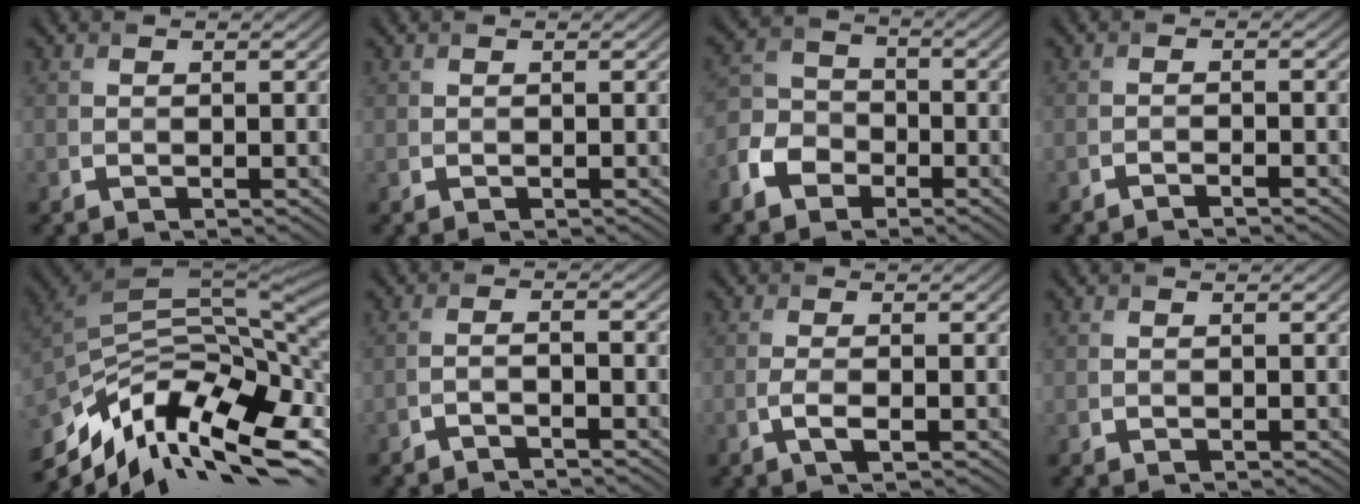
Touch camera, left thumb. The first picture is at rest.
{"total": 0.0}
{"total": 5.8, "force": [-3.4, 4.1, 2.3], "torque": [-0.063, 0.001, -0.083]}
{"total": 1.2, "force": [-1.0, 0.1, 0.6], "torque": [-0.008, -0.001, -0.025]}
{"total": 15.7, "force": [-7.9, 7.1, 11.6], "torque": [-0.259, -0.015, -0.138]}
{"total": 2.2, "force": [-1.9, 0.2, 1.2], "torque": [-0.017, 0.005, -0.047]}
{"total": 2.1, "force": [-0.7, 0.5, 1.9], "torque": [-0.041, 0.000, -0.017]}
{"total": 0.0}